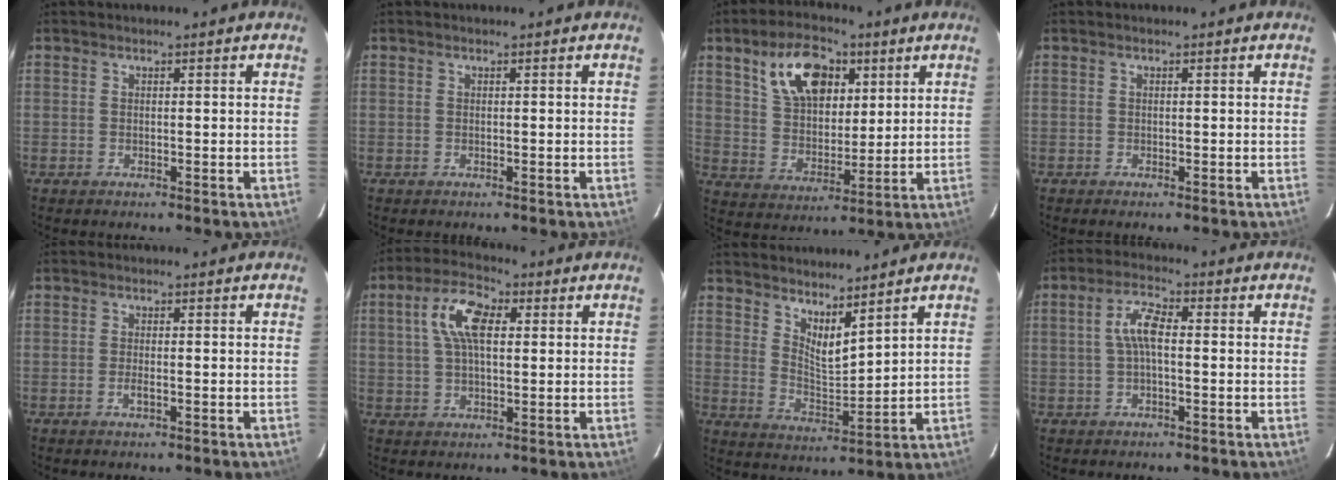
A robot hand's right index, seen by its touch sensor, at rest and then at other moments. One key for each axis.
{"total": 0.0}
{"total": 13.4, "fx": 6.2, "fy": 8.0, "fz": 8.8, "tx": -0.159, "ty": 0.026, "tz": 0.117}
{"total": 0.0}
{"total": 1.3, "fx": -0.6, "fy": 0.3, "fz": 1.1, "tx": -0.024, "ty": -0.002, "tz": -0.010}
{"total": 8.7, "fx": 2.2, "fy": 4.2, "fz": 7.3, "tx": -0.142, "ty": 0.023, "tz": 0.039}
{"total": 7.5, "fx": 6.1, "fy": 1.8, "fz": 4.1, "tx": -0.064, "ty": -0.010, "tz": 0.108}
{"total": 5.0, "fx": -0.1, "fy": 1.8, "fz": 4.7, "tx": -0.097, "ty": 0.015, "tz": -0.003}